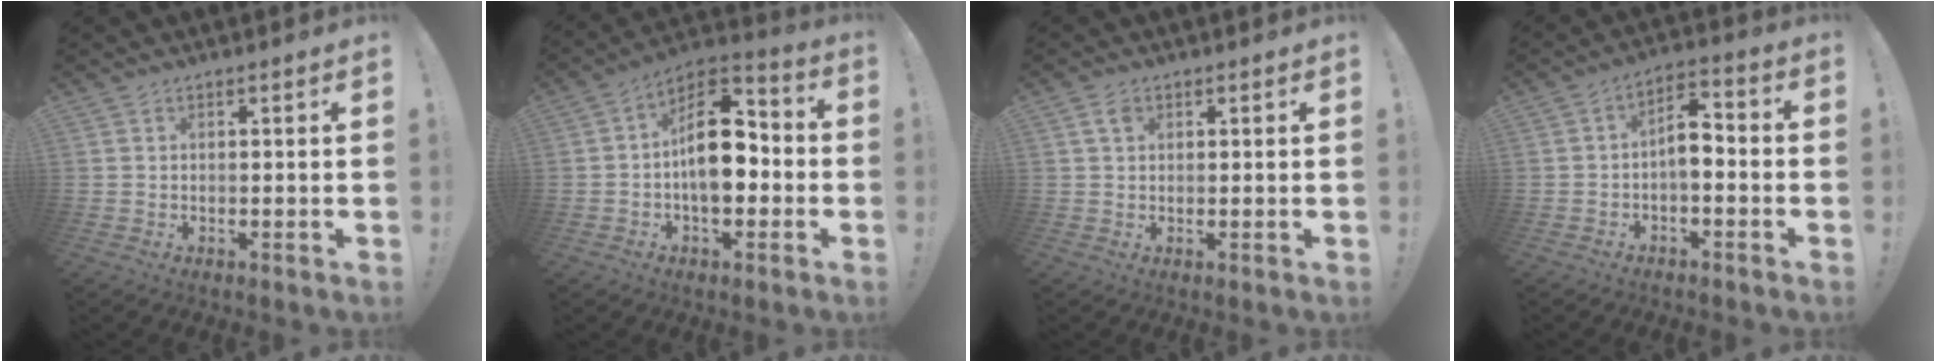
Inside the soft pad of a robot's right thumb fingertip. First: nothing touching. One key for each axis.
{"total": 15.3, "fx": -1.0, "fy": 9.4, "fz": 12.0, "tx": -0.184, "ty": 0.016, "tz": -0.017}
{"total": 2.8, "fx": 1.3, "fy": 1.5, "fz": 2.0, "tx": -0.030, "ty": -0.001, "tz": 0.021}
{"total": 6.8, "fx": -1.8, "fy": 3.8, "fz": 5.3, "tx": -0.095, "ty": 0.011, "tz": -0.032}